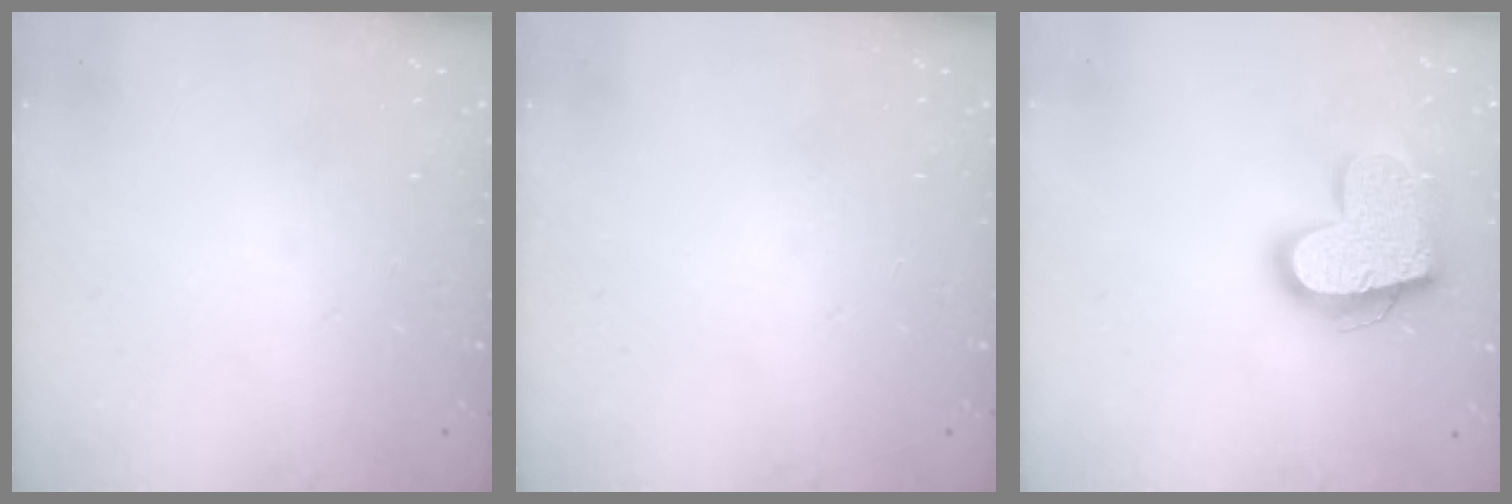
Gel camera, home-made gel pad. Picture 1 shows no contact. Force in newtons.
{"total": 0.0}
{"total": 18.3, "press": 18.2, "slide": 1.4}